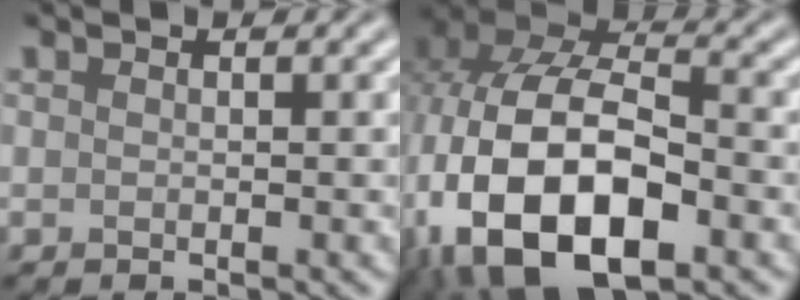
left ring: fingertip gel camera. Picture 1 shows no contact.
{"total": 15.4, "force": [-4.7, 9.2, 11.5], "torque": [-0.228, -0.018, -0.077]}